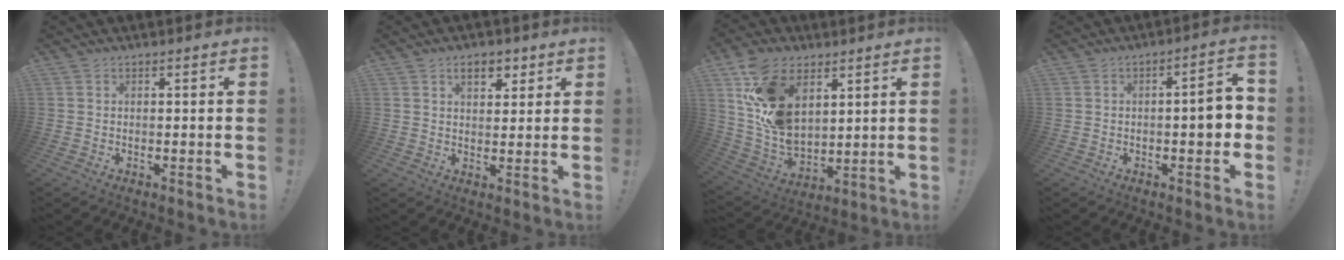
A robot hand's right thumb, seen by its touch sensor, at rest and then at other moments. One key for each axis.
{"total": 6.1, "fx": 3.2, "fy": 3.6, "fz": 3.7, "tx": -0.050, "ty": -0.003, "tz": 0.054}
{"total": 16.4, "fx": 7.9, "fy": 10.4, "fz": 9.9, "tx": -0.216, "ty": -0.042, "tz": 0.151}
{"total": 6.7, "fx": -1.3, "fy": 1.8, "fz": 6.3, "tx": -0.086, "ty": 0.004, "tz": -0.024}